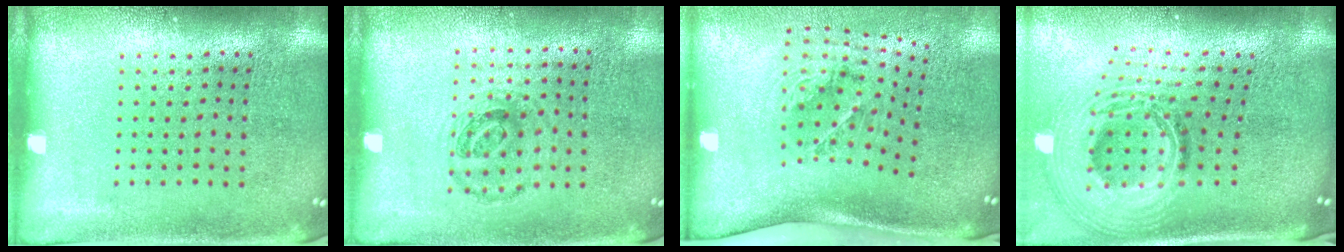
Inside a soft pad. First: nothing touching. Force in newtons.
{"total": 0.9, "press": 0.8, "slide": 0.5}
{"total": 1.9, "press": 1.3, "slide": 1.4}
{"total": 3.0, "press": 2.0, "slide": 2.2}